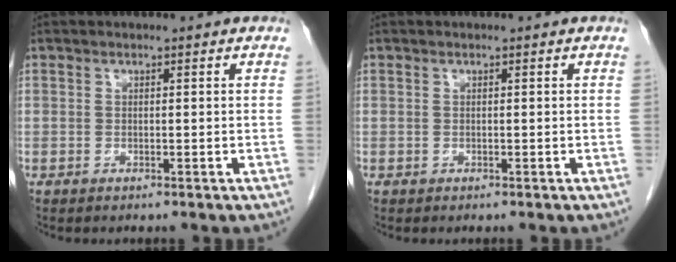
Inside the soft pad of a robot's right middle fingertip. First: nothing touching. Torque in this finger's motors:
{"motor_torque": [-0.16, -0.03, -0.01, 0.00]}